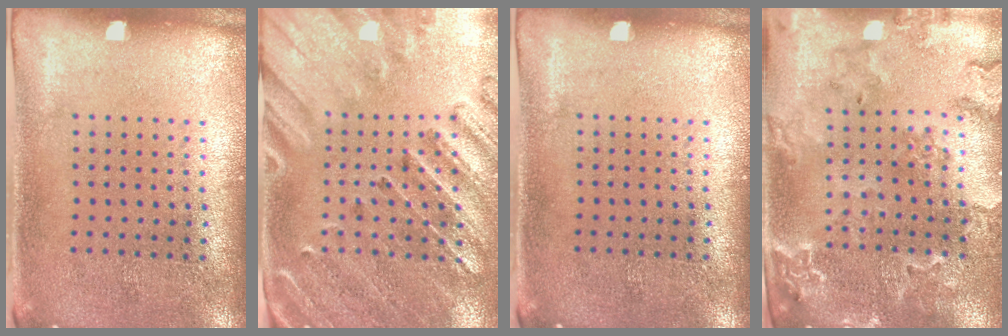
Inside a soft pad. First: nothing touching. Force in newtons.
{"total": 2.8, "press": 2.6, "slide": 0.9}
{"total": 0.0}
{"total": 1.9, "press": 1.9, "slide": 0.2}